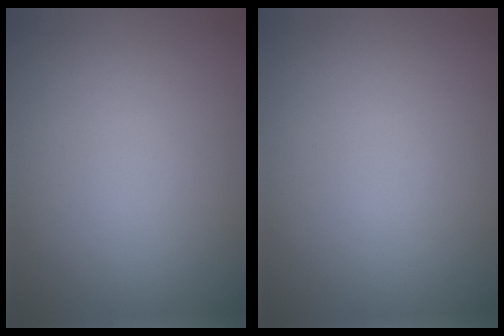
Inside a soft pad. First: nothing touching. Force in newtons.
{"total": 0.0}